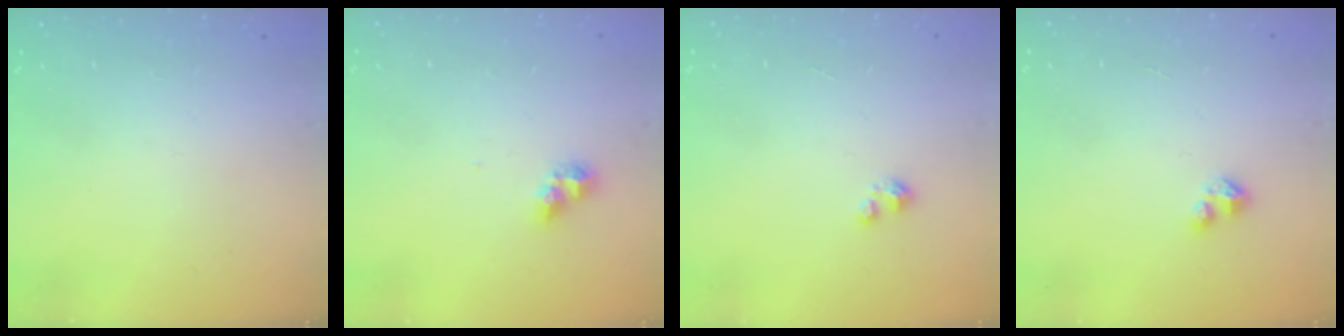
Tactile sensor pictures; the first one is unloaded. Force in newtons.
{"total": 6.4, "press": 6.3, "slide": 0.5}
{"total": 1.6, "press": 1.6, "slide": 0.2}
{"total": 2.1, "press": 2.1, "slide": 0.2}